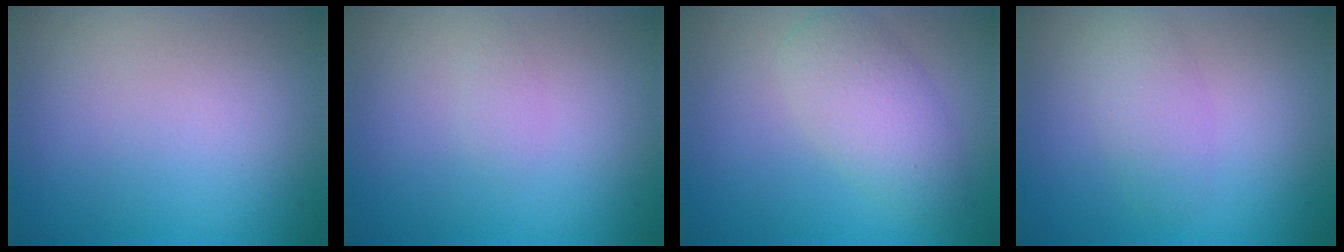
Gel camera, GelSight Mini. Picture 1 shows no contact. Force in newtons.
{"total": 0.8, "press": 0.8, "slide": 0.1}
{"total": 3.9, "press": 3.9, "slide": 0.1}
{"total": 2.6, "press": 2.6, "slide": 0.2}